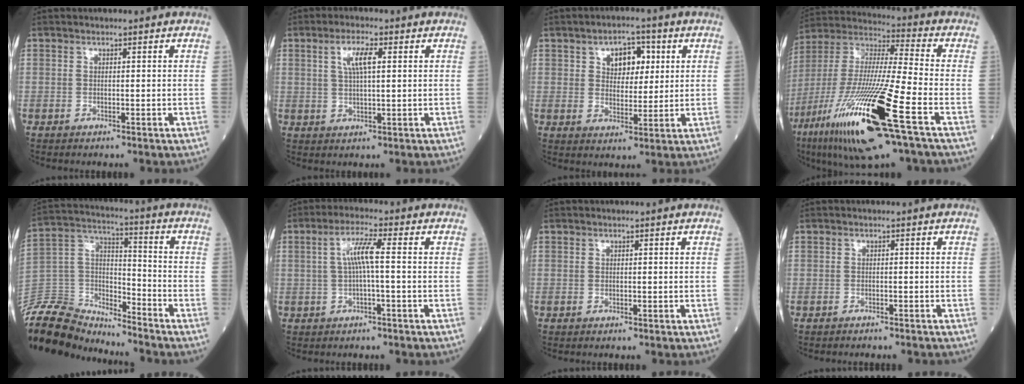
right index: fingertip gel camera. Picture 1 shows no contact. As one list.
[{"total": 4.6, "force": [1.5, 0.9, 4.2], "torque": [-0.083, 0.006, 0.030]}, {"total": 6.3, "force": [2.3, 3.7, 4.5], "torque": [-0.062, 0.014, 0.037]}, {"total": 23.8, "force": [-10.6, 1.7, 21.2], "torque": [-0.430, -0.055, -0.198]}, {"total": 17.3, "force": [-16.5, 4.2, 2.6], "torque": [-0.064, 0.045, -0.299]}, {"total": 4.6, "force": [0.2, 0.1, 4.6], "torque": [-0.088, 0.014, 0.005]}, {"total": 0.0}, {"total": 4.1, "force": [-3.9, 0.8, 1.1], "torque": [-0.013, -0.006, -0.047]}]